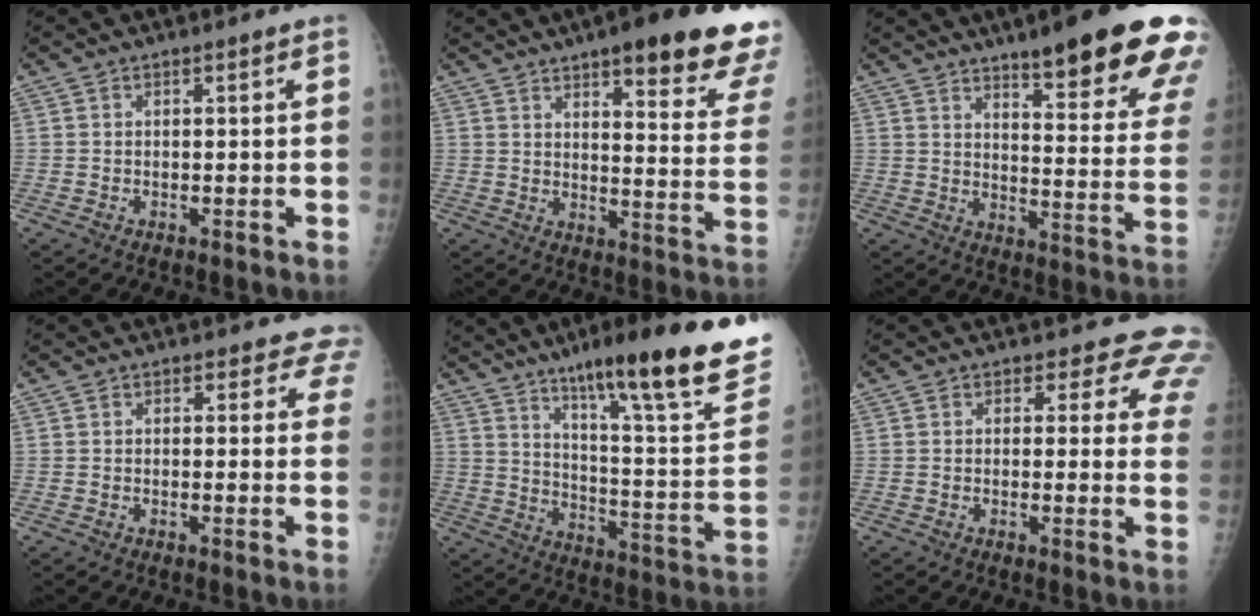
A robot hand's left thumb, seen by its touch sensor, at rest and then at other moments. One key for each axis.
{"total": 22.4, "fx": 15.5, "fy": 4.2, "fz": 15.7, "tx": -0.176, "ty": -0.060, "tz": 0.191}
{"total": 23.5, "fx": 15.7, "fy": 4.3, "fz": 17.0, "tx": -0.197, "ty": -0.072, "tz": 0.207}
{"total": 4.2, "fx": 3.6, "fy": 2.2, "fz": 0.3, "tx": 0.037, "ty": -0.016, "tz": 0.016}
{"total": 28.7, "fx": 18.8, "fy": 4.0, "fz": 21.3, "tx": -0.278, "ty": -0.075, "tz": 0.278}
{"total": 9.3, "fx": 8.0, "fy": 4.2, "fz": 2.2, "tx": 0.029, "ty": -0.038, "tz": 0.056}